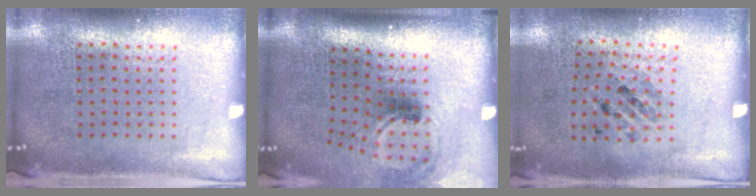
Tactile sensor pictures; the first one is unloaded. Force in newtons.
{"total": 1.6, "press": 1.1, "slide": 1.2}
{"total": 0.9, "press": 0.8, "slide": 0.5}